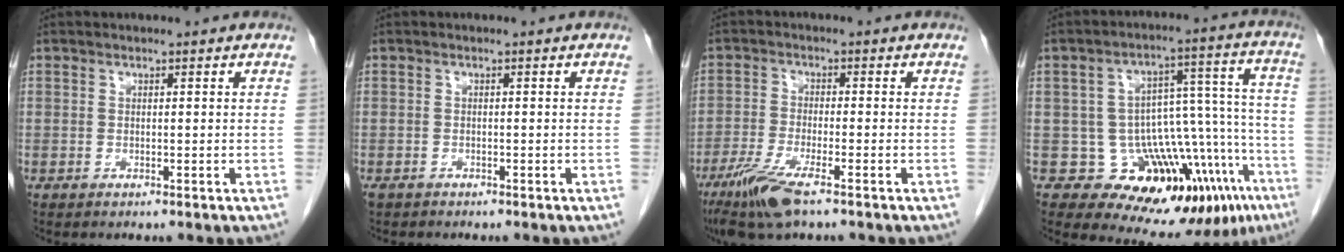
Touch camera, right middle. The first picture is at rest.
{"total": 1.3, "force": [-1.1, 0.6, 0.2], "torque": [-0.010, -0.001, -0.018]}
{"total": 7.6, "force": [-4.9, 0.8, 5.8], "torque": [-0.122, -0.020, -0.093]}
{"total": 16.4, "force": [-9.1, 5.6, 12.4], "torque": [-0.125, 0.064, -0.123]}